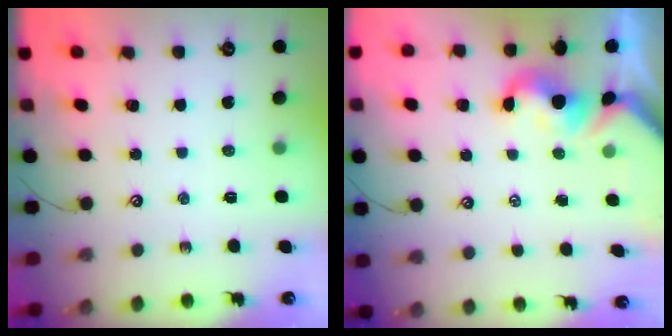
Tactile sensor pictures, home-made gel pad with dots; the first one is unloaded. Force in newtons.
{"total": 0.9, "press": 0.5, "slide": 0.7}